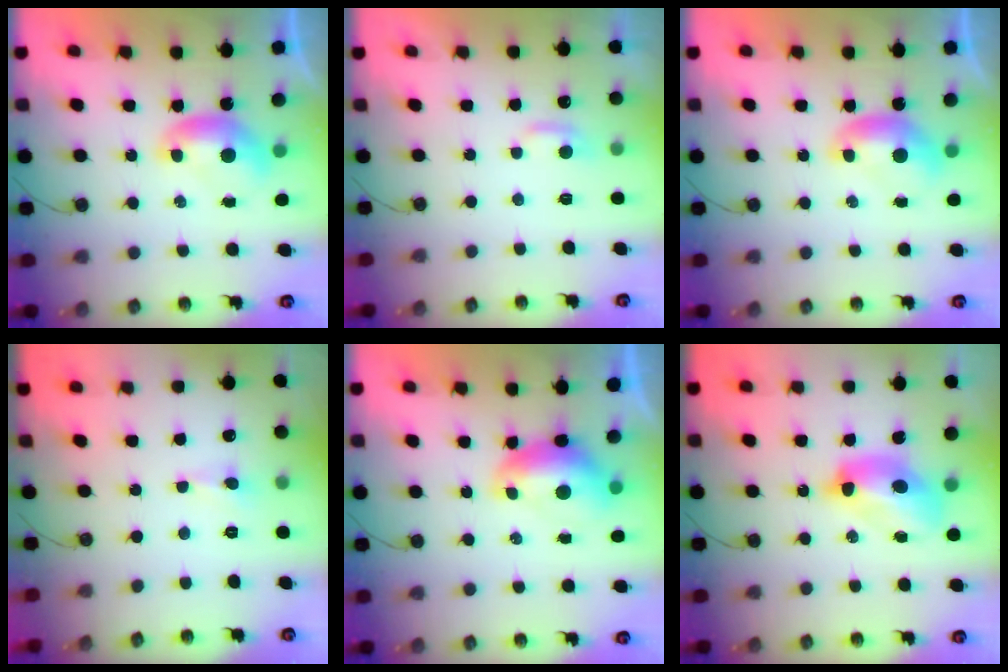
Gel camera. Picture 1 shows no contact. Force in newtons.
{"total": 0.0}
{"total": 0.0}
{"total": 1.9, "press": 1.8, "slide": 0.6}
{"total": 1.2, "press": 1.1, "slide": 0.4}
{"total": 8.6, "press": 8.5, "slide": 1.3}